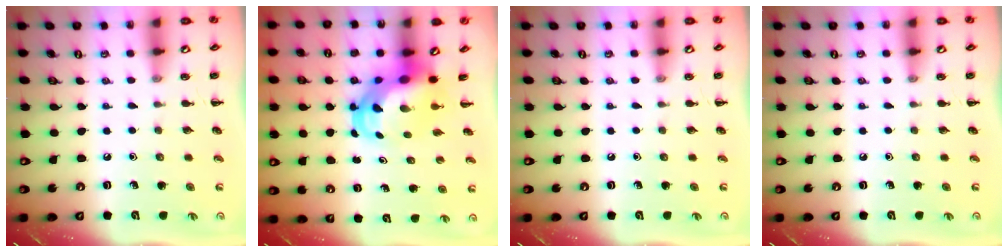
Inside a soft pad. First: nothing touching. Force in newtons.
{"total": 7.1, "press": 6.9, "slide": 1.6}
{"total": 0.0}
{"total": 0.0}